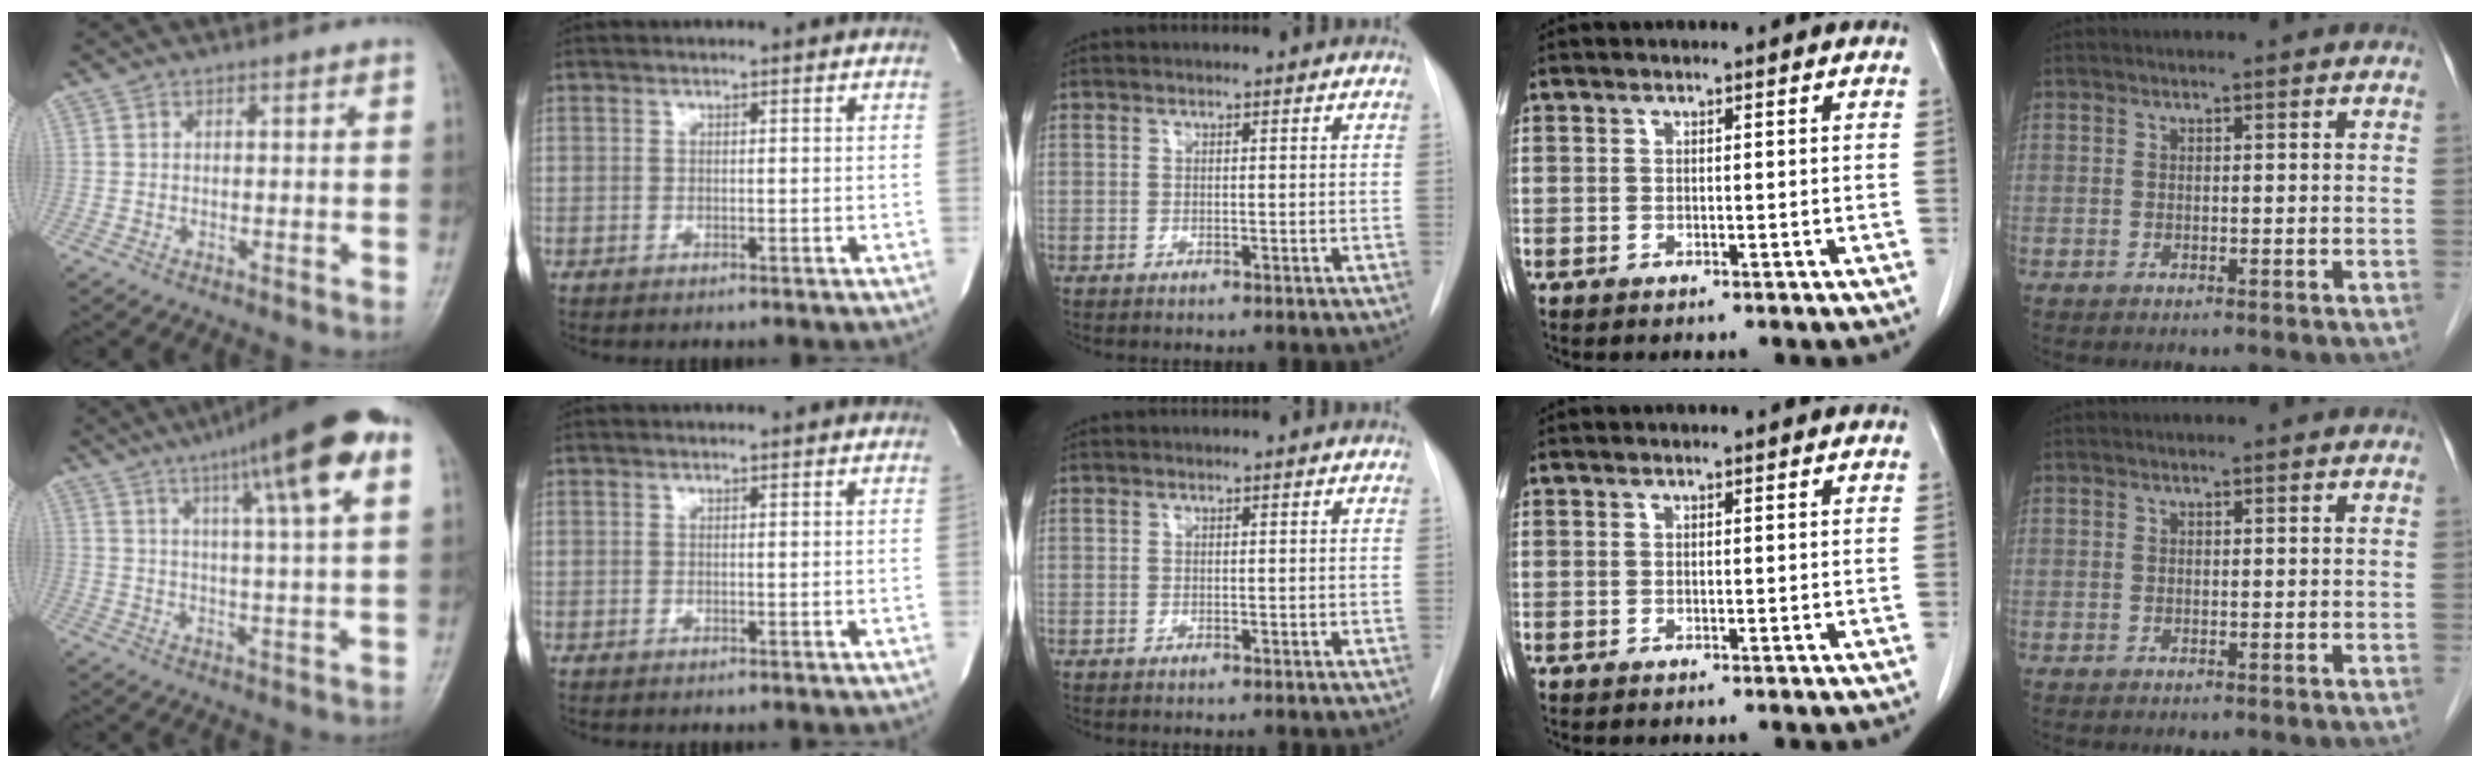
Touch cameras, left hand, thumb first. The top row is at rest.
{"thumb": {"total": 17.4, "force": [8.3, 2.4, 15.1], "torque": [-0.217, -0.004, 0.118]}}